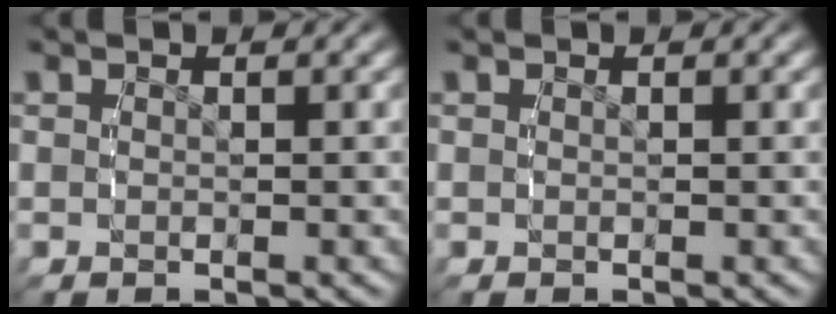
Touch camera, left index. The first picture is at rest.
{"total": 0.0}